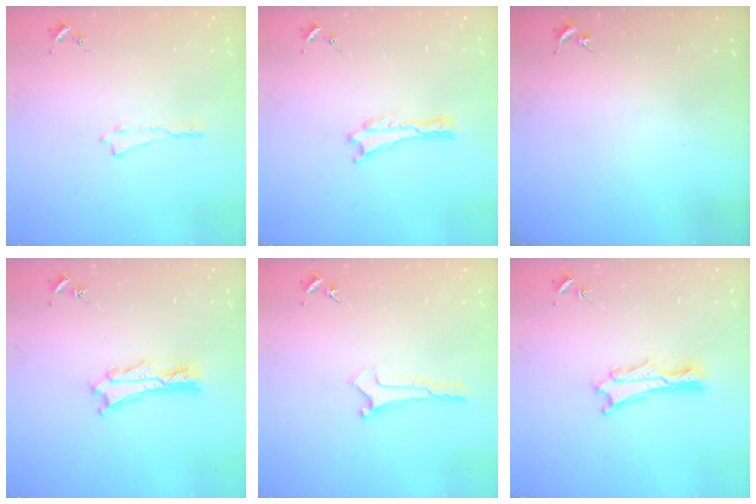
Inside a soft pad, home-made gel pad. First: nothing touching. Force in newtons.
{"total": 0.0}
{"total": 0.0}
{"total": 2.4, "press": 2.4, "slide": 0.3}
{"total": 0.0}
{"total": 1.9, "press": 1.9, "slide": 0.2}